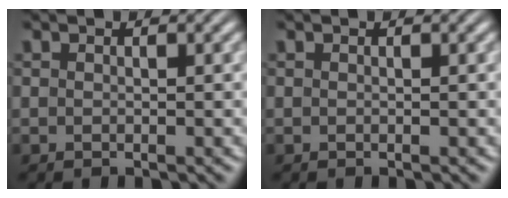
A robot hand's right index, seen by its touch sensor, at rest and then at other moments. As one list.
[{"total": 0.0}]